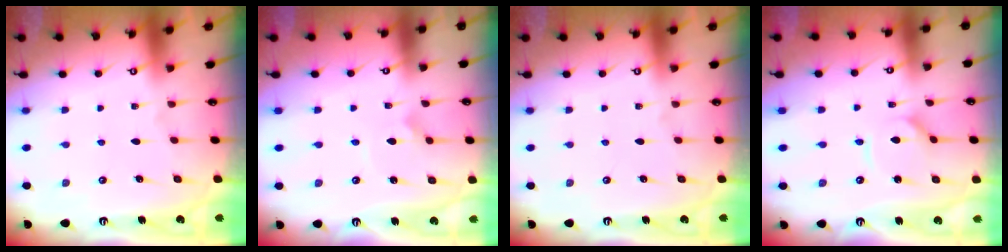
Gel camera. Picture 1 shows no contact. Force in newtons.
{"total": 1.5, "press": 1.5, "slide": 0.0}
{"total": 0.0}
{"total": 3.2, "press": 3.2, "slide": 0.4}